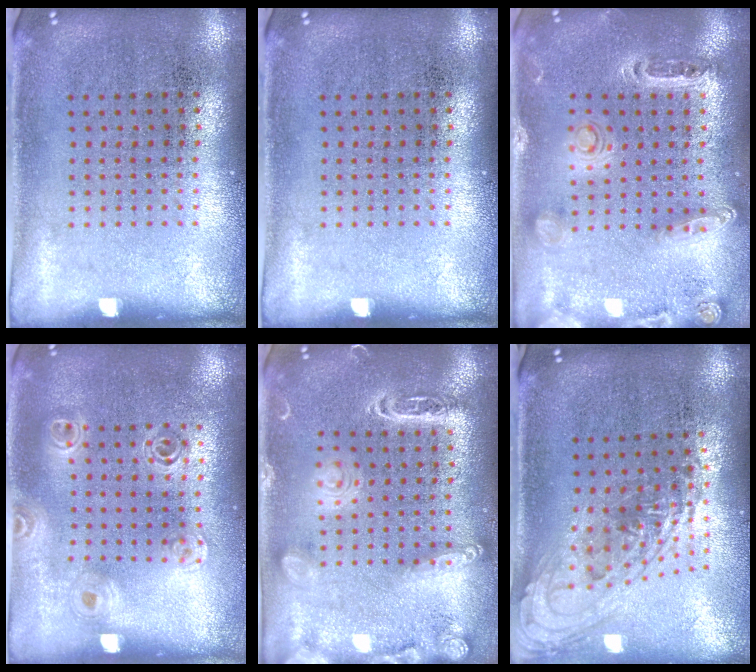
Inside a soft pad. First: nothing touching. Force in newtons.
{"total": 0.0}
{"total": 1.4, "press": 1.3, "slide": 0.3}
{"total": 1.2, "press": 1.2, "slide": 0.3}
{"total": 2.0, "press": 1.9, "slide": 0.1}
{"total": 1.5, "press": 1.3, "slide": 0.7}